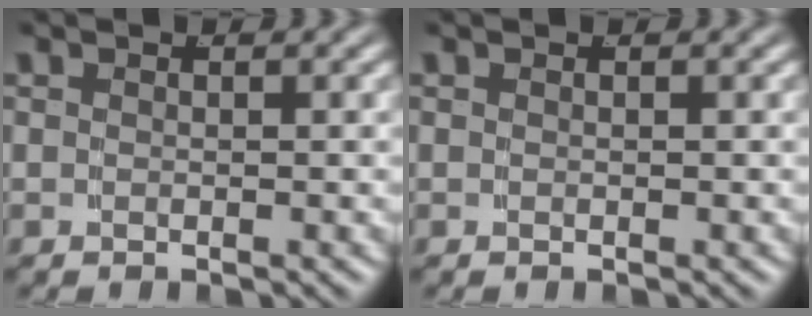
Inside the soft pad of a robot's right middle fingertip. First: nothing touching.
{"total": 0.0}